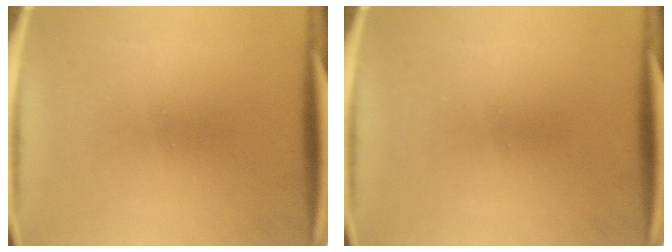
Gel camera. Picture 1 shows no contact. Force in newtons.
{"total": 0.0}